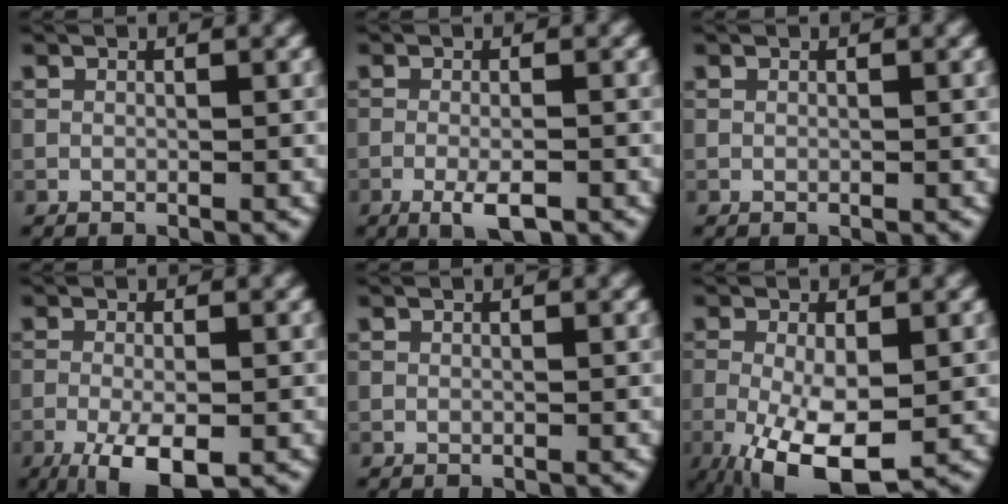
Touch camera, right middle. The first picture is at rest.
{"total": 3.0, "force": [-1.5, 0.7, 2.4], "torque": [-0.048, -0.002, -0.029]}
{"total": 0.0}
{"total": 5.4, "force": [-2.7, 1.7, 4.4], "torque": [-0.085, -0.005, -0.047]}
{"total": 0.0}
{"total": 7.3, "force": [-2.5, 2.9, 6.2], "torque": [-0.130, -0.018, -0.039]}